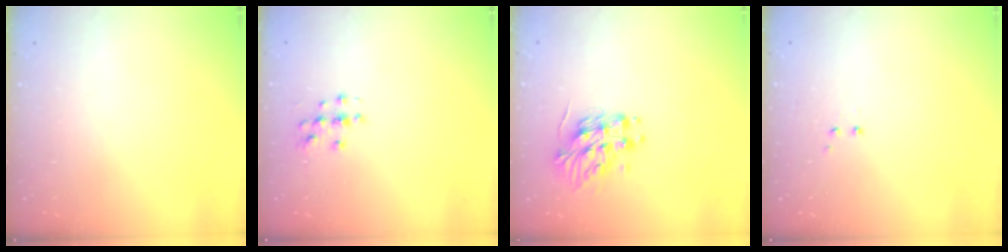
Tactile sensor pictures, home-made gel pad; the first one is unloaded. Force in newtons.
{"total": 3.1, "press": 3.0, "slide": 0.3}
{"total": 12.2, "press": 12.1, "slide": 1.2}
{"total": 1.2, "press": 1.1, "slide": 0.5}